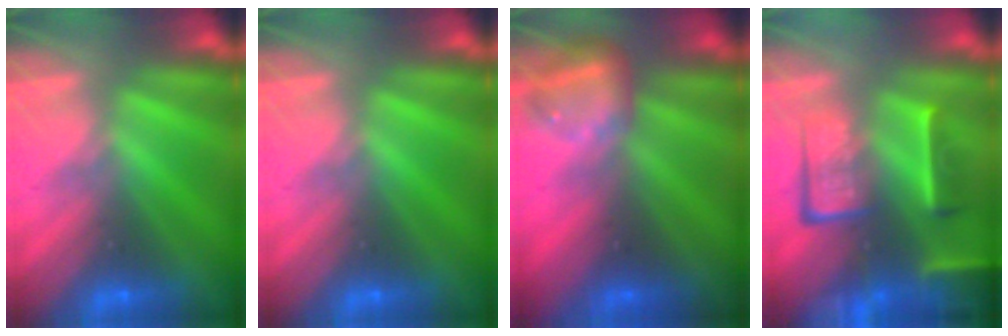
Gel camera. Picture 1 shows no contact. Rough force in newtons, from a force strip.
{"total": 0.0}
{"total": 6.5}
{"total": 8.6}